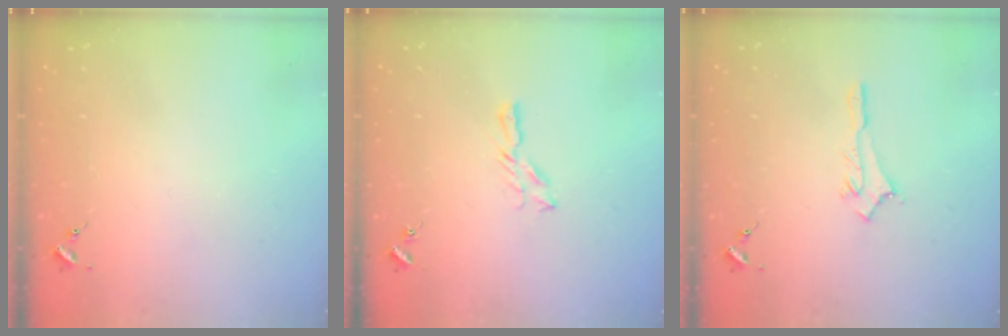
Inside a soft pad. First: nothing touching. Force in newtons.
{"total": 5.1, "press": 5.1, "slide": 0.5}
{"total": 2.9, "press": 2.9, "slide": 0.2}